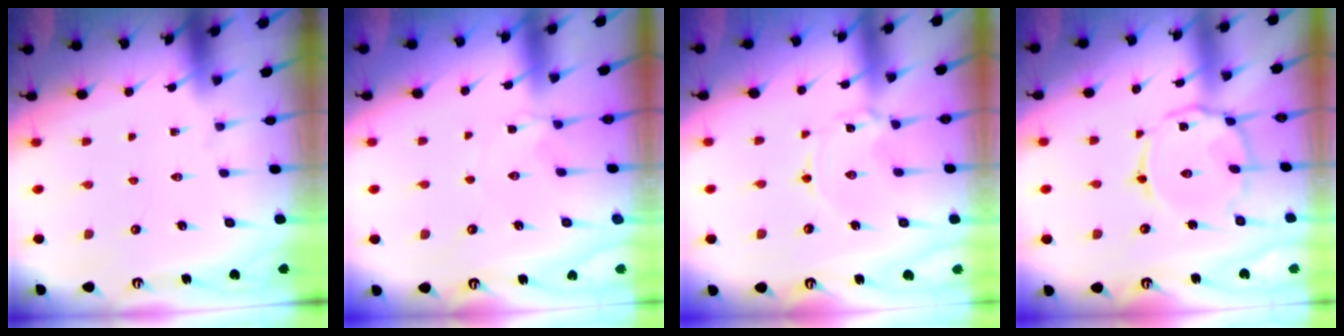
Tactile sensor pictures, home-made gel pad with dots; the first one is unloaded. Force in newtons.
{"total": 2.2, "press": 2.2, "slide": 0.4}
{"total": 0.9, "press": 0.9, "slide": 0.1}
{"total": 9.4, "press": 9.4, "slide": 0.8}